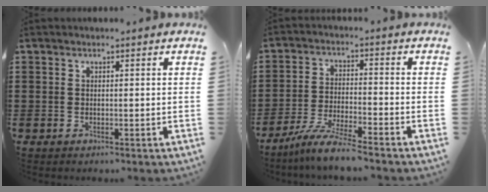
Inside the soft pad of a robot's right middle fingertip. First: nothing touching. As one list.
[{"total": 6.5, "force": [-5.7, -0.3, 3.1], "torque": [-0.074, -0.017, -0.113]}]